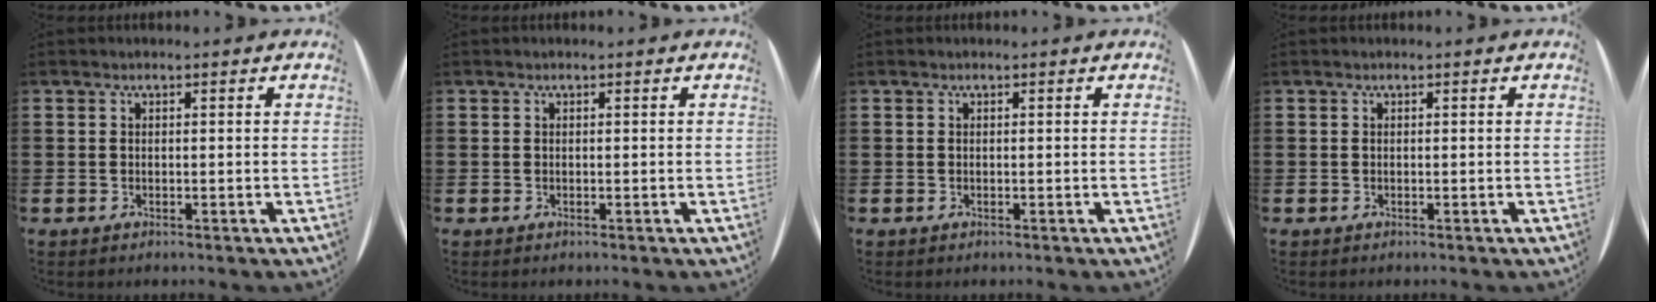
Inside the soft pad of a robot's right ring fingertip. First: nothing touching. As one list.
[{"total": 0.0}, {"total": 0.0}, {"total": 0.0}]